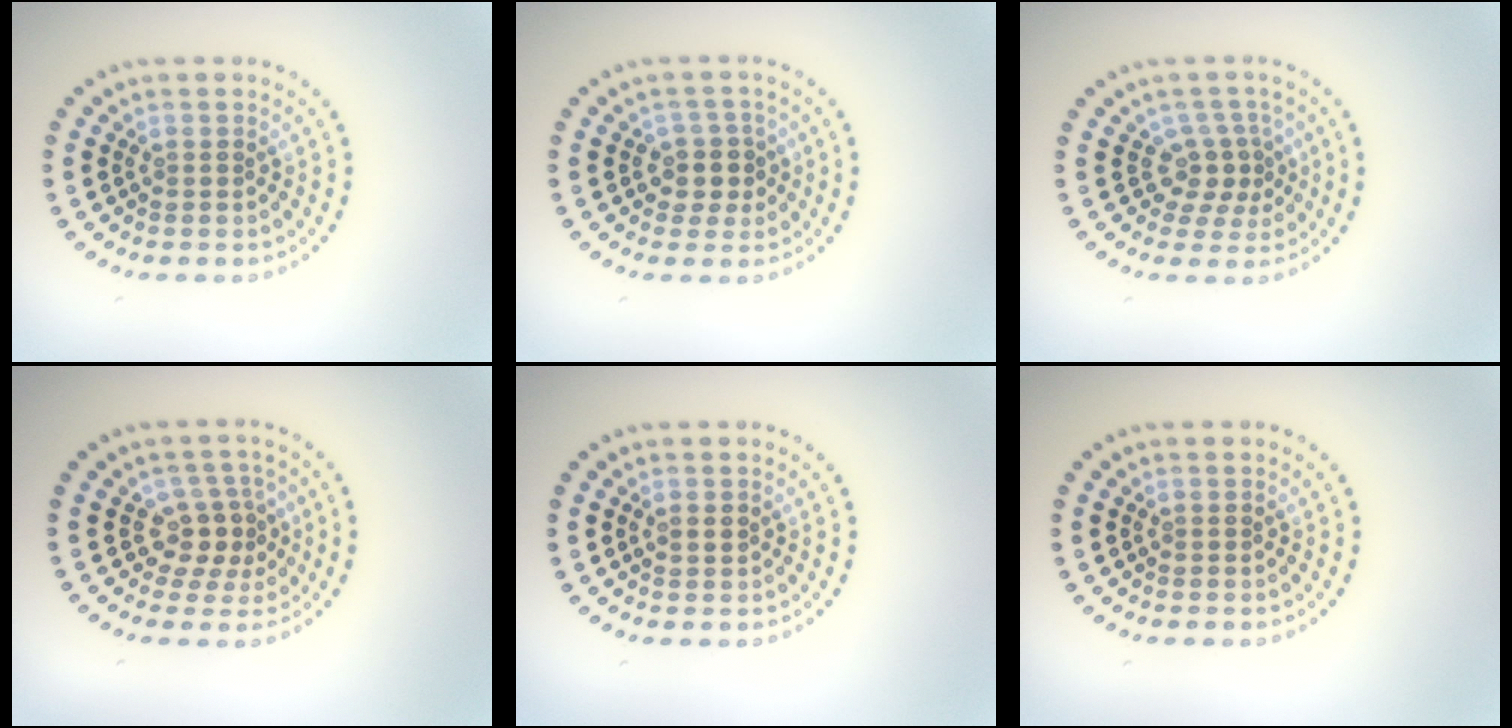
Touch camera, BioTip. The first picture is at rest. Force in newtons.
{"total": 2.5, "press": 2.1, "slide": 1.3}
{"total": 2.8, "press": 2.1, "slide": 1.8}
{"total": 3.0, "press": 2.4, "slide": 1.8}
{"total": 1.4, "press": 1.4, "slide": 0.1}
{"total": 0.0}